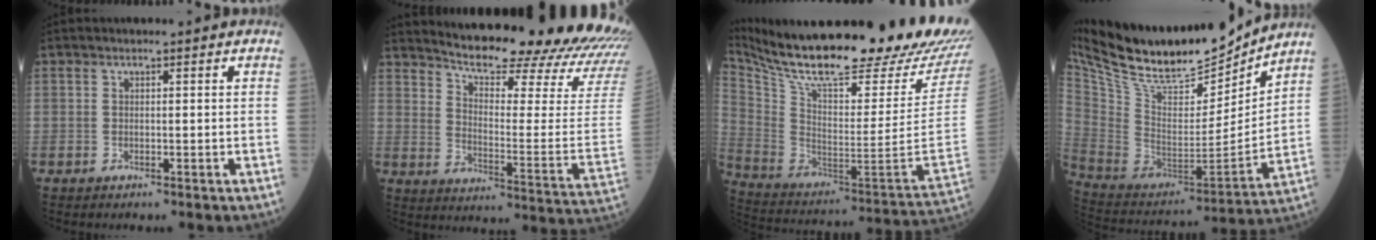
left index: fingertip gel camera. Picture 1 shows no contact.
{"total": 25.4, "force": [23.8, 1.3, 8.8], "torque": [-0.137, -0.119, 0.291]}
{"total": 33.7, "force": [28.5, 4.6, 17.3], "torque": [-0.316, -0.096, 0.410]}
{"total": 25.7, "force": [22.0, 5.0, 12.3], "torque": [-0.229, -0.013, 0.365]}